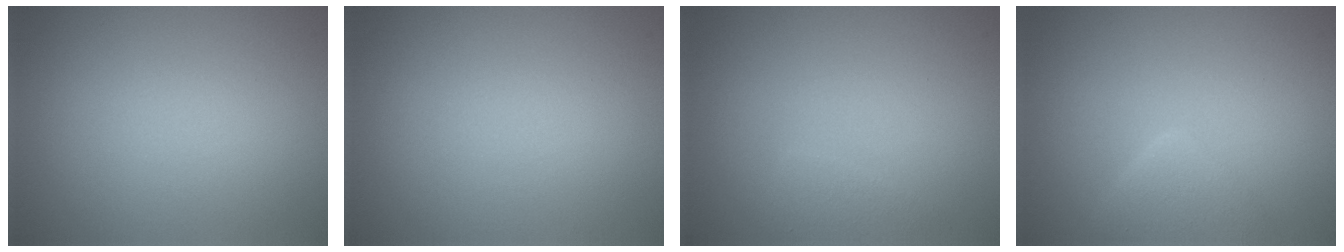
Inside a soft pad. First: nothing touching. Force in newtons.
{"total": 0.0}
{"total": 1.3, "press": 1.3, "slide": 0.0}
{"total": 2.6, "press": 2.6, "slide": 0.2}